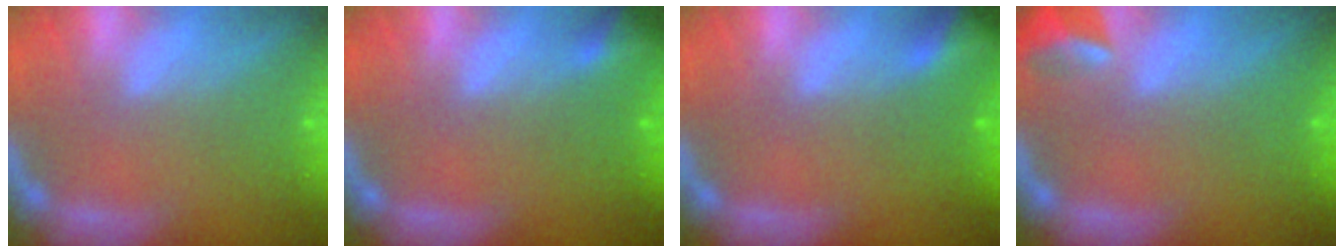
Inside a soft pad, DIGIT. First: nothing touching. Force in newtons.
{"total": 1.9}
{"total": 2.9}
{"total": 2.9}